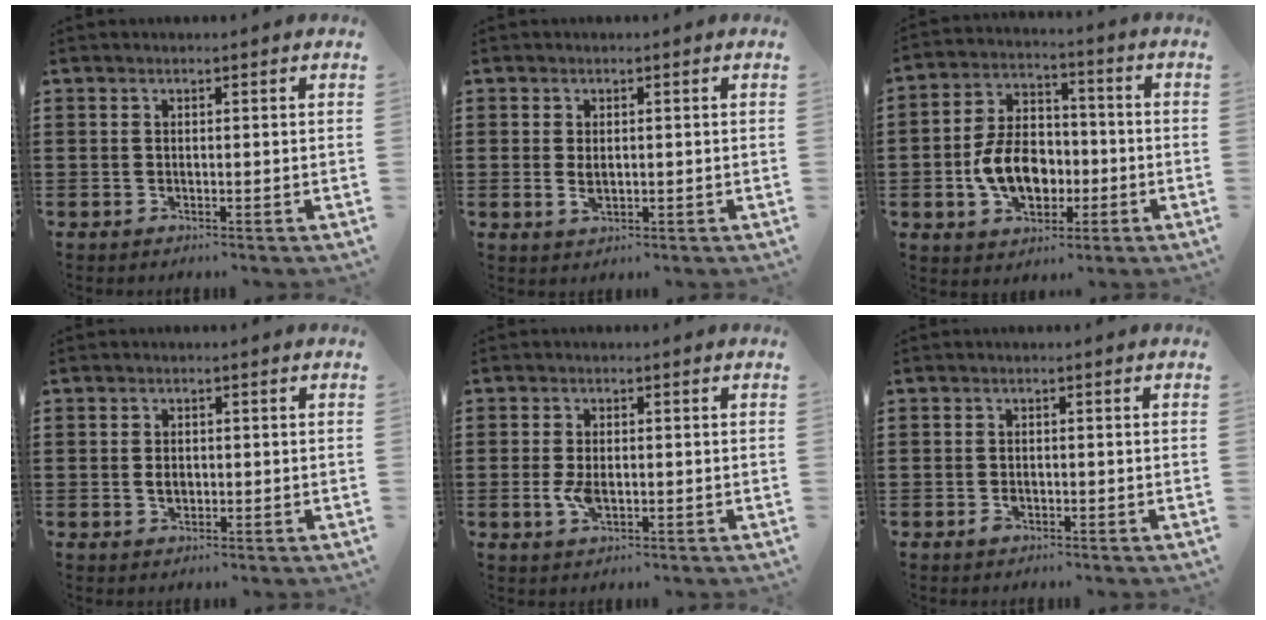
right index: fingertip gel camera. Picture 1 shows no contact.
{"total": 1.9, "force": [0.1, 0.9, 1.7], "torque": [-0.034, 0.000, 0.002]}
{"total": 9.8, "force": [-2.1, 6.8, 6.7], "torque": [-0.132, 0.006, -0.041]}
{"total": 1.7, "force": [-0.1, 1.1, 1.3], "torque": [-0.026, 0.004, -0.003]}
{"total": 3.4, "force": [-0.5, 1.7, 3.0], "torque": [-0.070, -0.006, -0.010]}
{"total": 1.1, "force": [-0.6, 0.6, 0.7], "torque": [-0.016, -0.005, -0.010]}